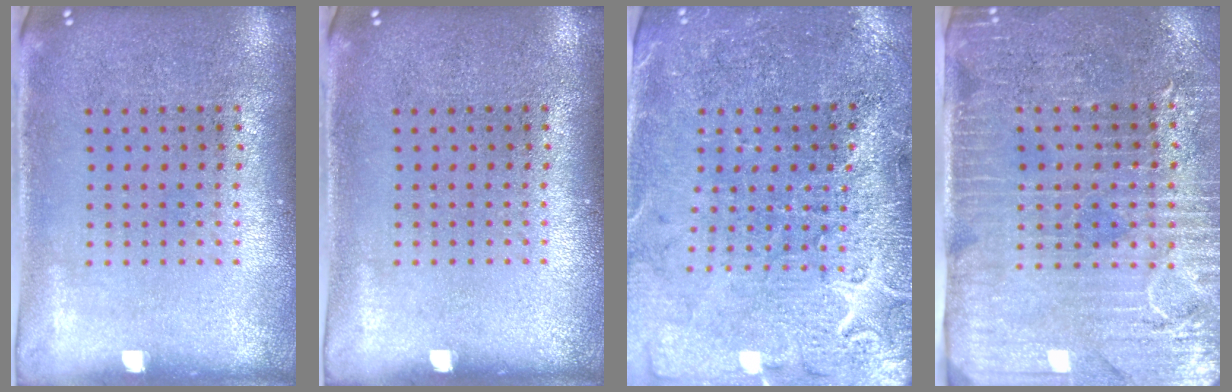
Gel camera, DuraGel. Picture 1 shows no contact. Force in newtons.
{"total": 0.0}
{"total": 3.1, "press": 3.1, "slide": 0.6}
{"total": 3.6, "press": 3.3, "slide": 1.3}